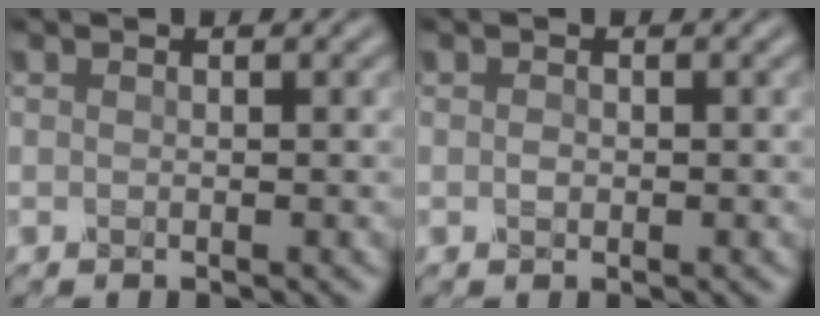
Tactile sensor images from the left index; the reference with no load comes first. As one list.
[{"total": 0.7, "force": [0.0, 0.5, 0.5], "torque": [-0.008, -0.002, -0.001]}]